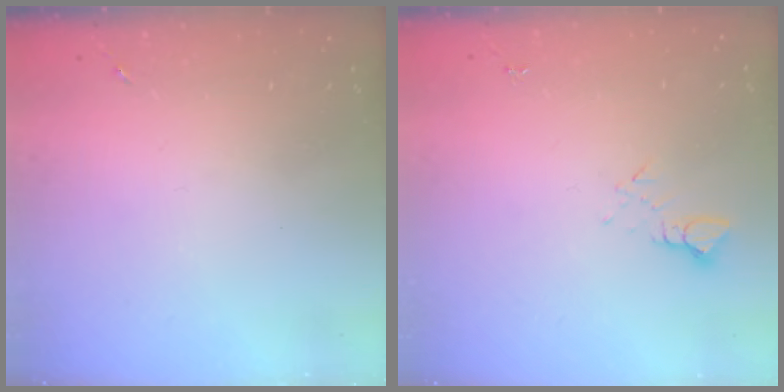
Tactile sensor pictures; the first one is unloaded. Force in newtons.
{"total": 2.7, "press": 2.7, "slide": 0.2}